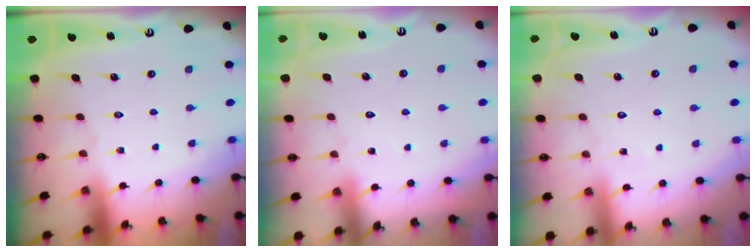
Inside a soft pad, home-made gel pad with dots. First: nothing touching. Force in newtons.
{"total": 4.8, "press": 4.8, "slide": 0.5}
{"total": 4.9, "press": 4.9, "slide": 0.3}